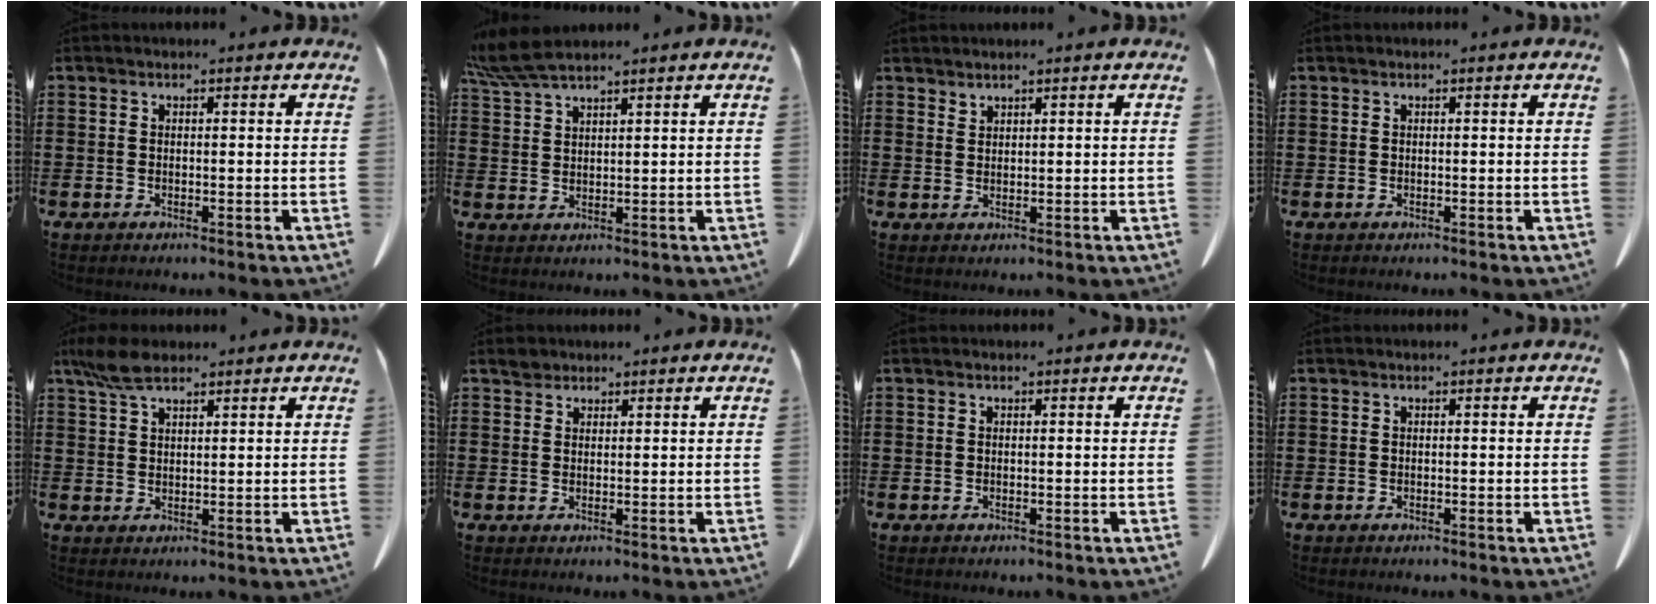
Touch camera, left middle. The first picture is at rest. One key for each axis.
{"total": 5.3, "fx": 4.4, "fy": 0.6, "fz": 2.8, "tx": -0.067, "ty": -0.008, "tz": 0.083}
{"total": 1.3, "fx": 1.3, "fy": 0.0, "fz": 0.0, "tx": -0.003, "ty": -0.001, "tz": 0.026}
{"total": 0.0}
{"total": 5.3, "fx": 3.5, "fy": 2.0, "fz": 3.4, "tx": -0.084, "ty": 0.001, "tz": 0.064}
{"total": 1.7, "fx": 1.5, "fy": 0.8, "fz": 0.3, "tx": -0.011, "ty": 0.004, "tz": 0.030}
{"total": 0.0}
{"total": 0.0}